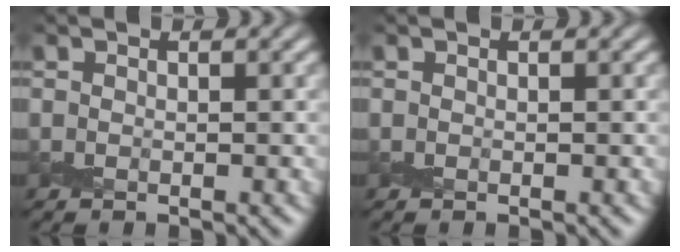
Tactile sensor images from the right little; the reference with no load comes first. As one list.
[{"total": 0.0}]